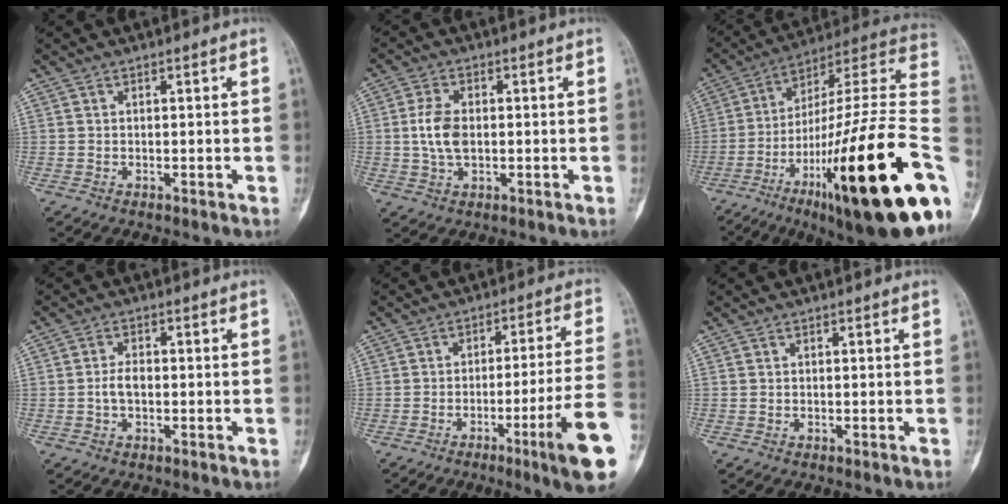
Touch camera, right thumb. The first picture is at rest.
{"total": 6.4, "force": [0.1, 3.8, 5.1], "torque": [-0.105, 0.004, 0.001]}
{"total": 34.0, "force": [-10.5, 6.2, 31.7], "torque": [-0.424, 0.049, -0.173]}
{"total": 2.8, "force": [-0.5, 1.6, 2.2], "torque": [-0.045, 0.010, -0.011]}
{"total": 14.4, "force": [-6.2, -0.3, 12.9], "torque": [-0.189, 0.013, -0.093]}
{"total": 0.0}